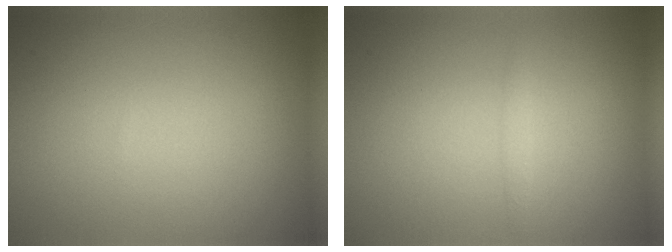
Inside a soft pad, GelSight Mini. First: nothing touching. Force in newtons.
{"total": 0.7, "press": 0.7, "slide": 0.0}